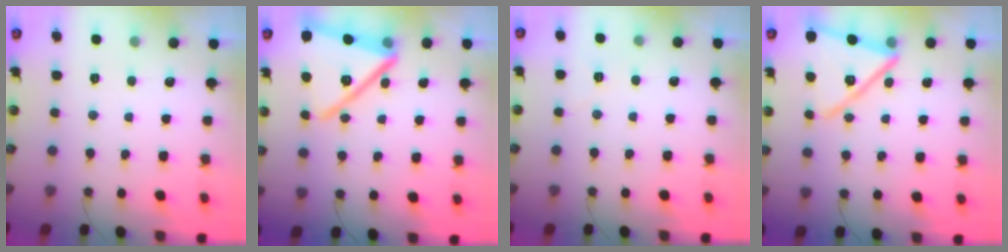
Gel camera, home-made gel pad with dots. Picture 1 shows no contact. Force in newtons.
{"total": 20.3, "press": 20.3, "slide": 1.3}
{"total": 4.0, "press": 3.1, "slide": 2.6}
{"total": 15.8, "press": 15.8, "slide": 1.3}